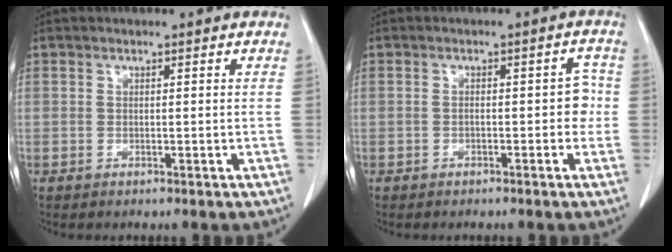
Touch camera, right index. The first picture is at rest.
{"total": 3.3, "force": [-0.6, 1.5, 2.8], "torque": [-0.025, 0.014, -0.011]}